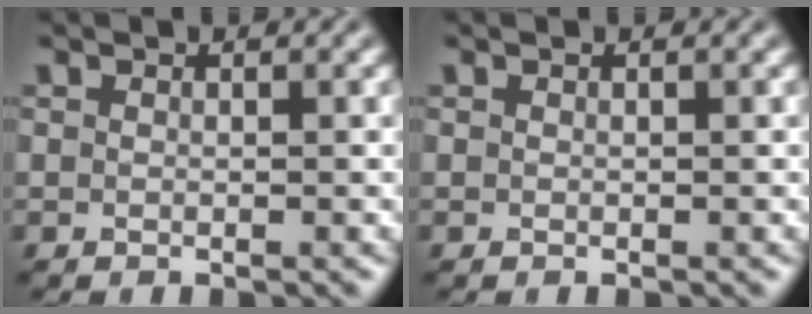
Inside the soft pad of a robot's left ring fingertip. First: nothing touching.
{"total": 0.0}